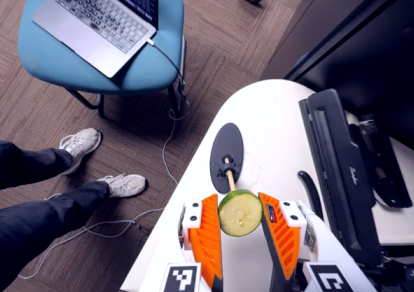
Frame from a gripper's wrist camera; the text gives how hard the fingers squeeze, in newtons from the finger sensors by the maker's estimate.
{"total": 9.0, "left": 9.0, "right": 9.0}